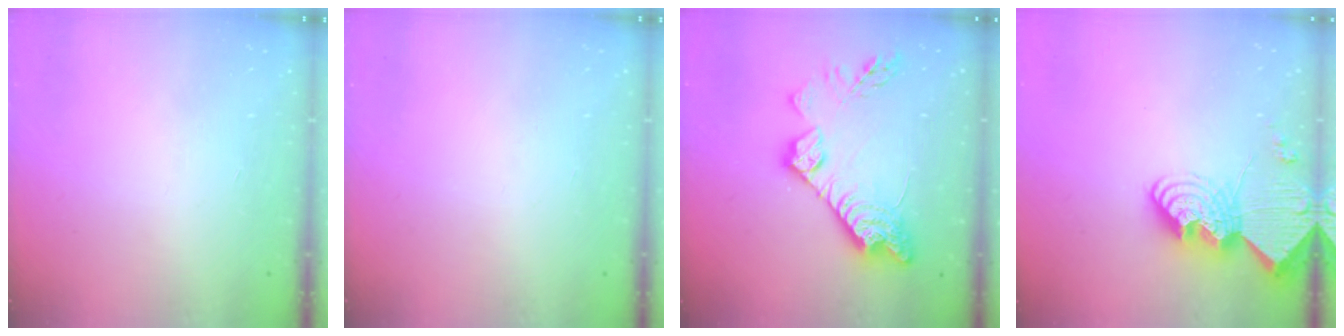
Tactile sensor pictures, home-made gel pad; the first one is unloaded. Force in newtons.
{"total": 0.0}
{"total": 18.6, "press": 18.6, "slide": 1.5}
{"total": 18.8, "press": 18.7, "slide": 1.7}